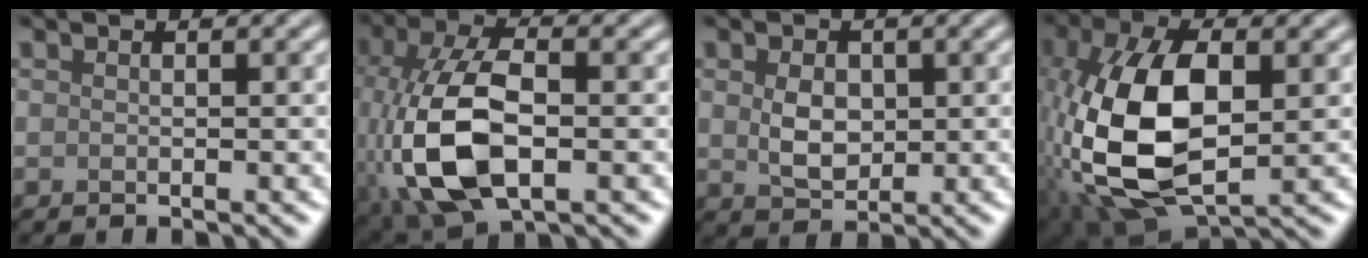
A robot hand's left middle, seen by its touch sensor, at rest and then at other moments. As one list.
[{"total": 10.6, "force": [-2.5, 5.4, 8.7], "torque": [-0.202, -0.004, -0.051]}, {"total": 3.0, "force": [0.4, 2.2, 2.0], "torque": [-0.045, 0.001, 0.008]}, {"total": 12.4, "force": [-1.1, 6.5, 10.4], "torque": [-0.232, 0.007, -0.025]}]